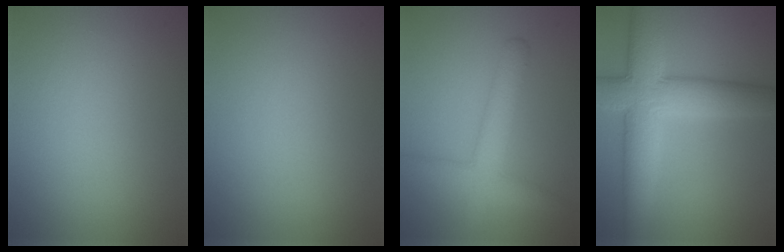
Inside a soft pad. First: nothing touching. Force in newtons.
{"total": 0.0}
{"total": 4.2, "press": 4.2, "slide": 0.2}
{"total": 8.7, "press": 8.7, "slide": 0.5}